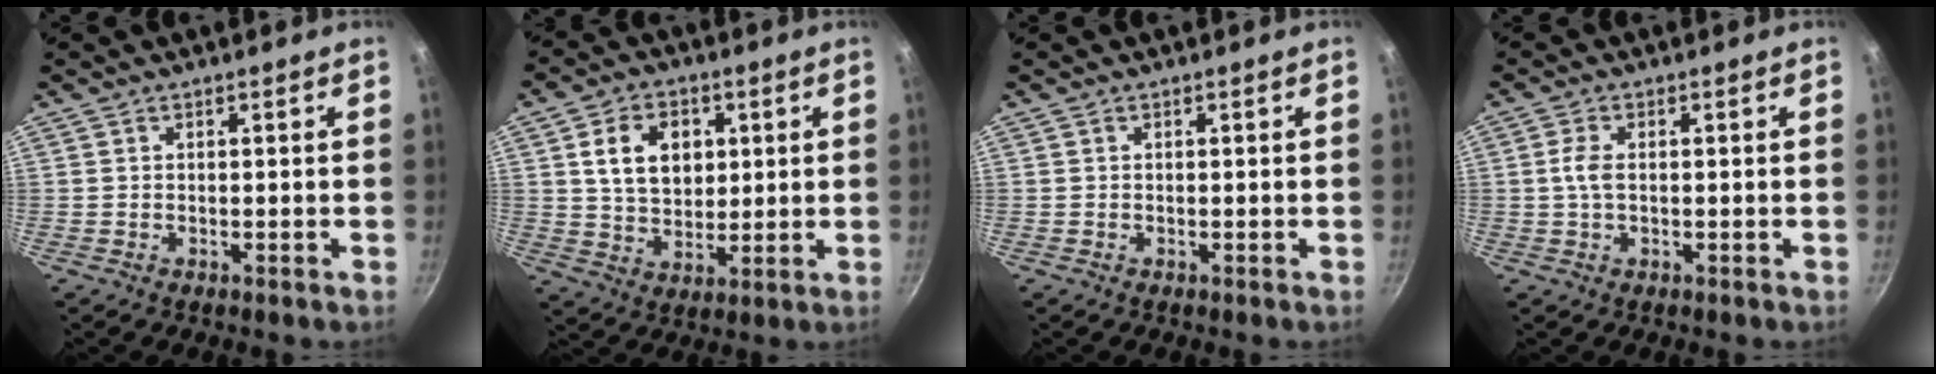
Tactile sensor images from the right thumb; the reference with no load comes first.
{"total": 11.0, "force": [2.8, 8.0, 7.0], "torque": [-0.093, -0.006, 0.049]}
{"total": 0.0}
{"total": 2.8, "force": [0.1, 1.4, 2.4], "torque": [-0.058, 0.004, 0.000]}